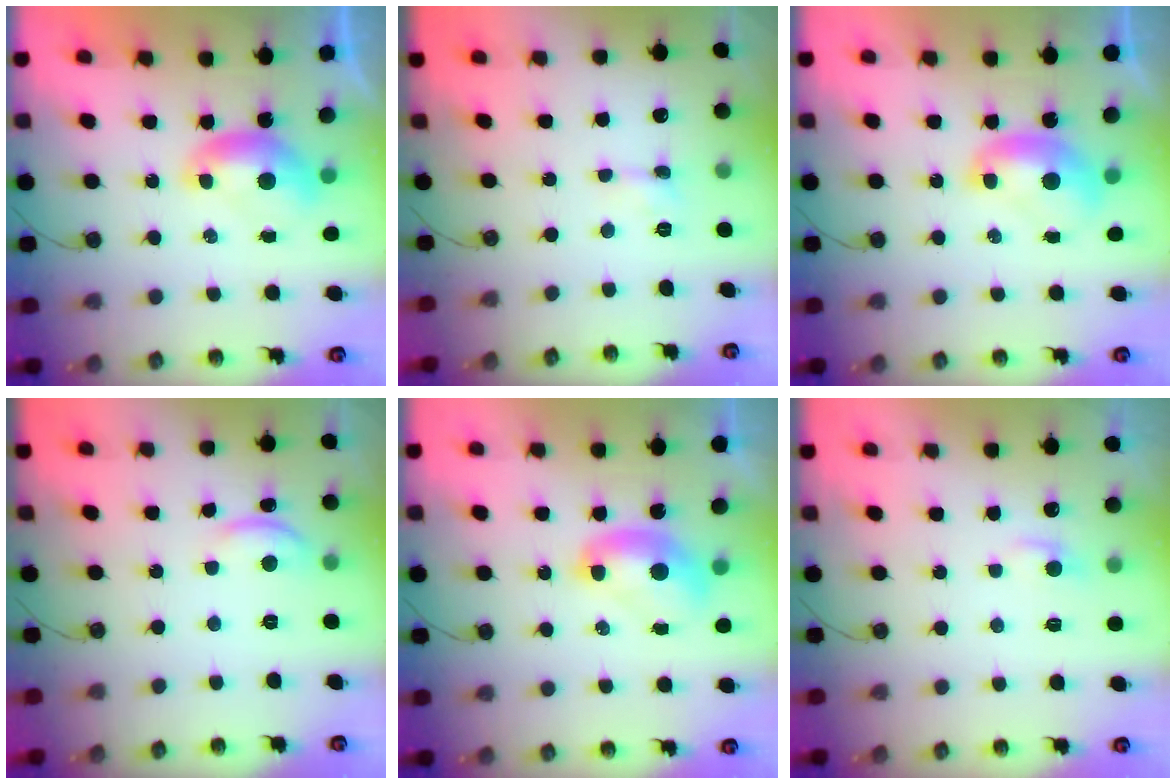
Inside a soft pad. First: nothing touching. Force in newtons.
{"total": 1.0, "press": 1.0, "slide": 0.1}
{"total": 1.6, "press": 1.6, "slide": 0.2}
{"total": 2.1, "press": 2.0, "slide": 0.4}
{"total": 2.1, "press": 2.1, "slide": 0.2}
{"total": 0.8, "press": 0.7, "slide": 0.4}